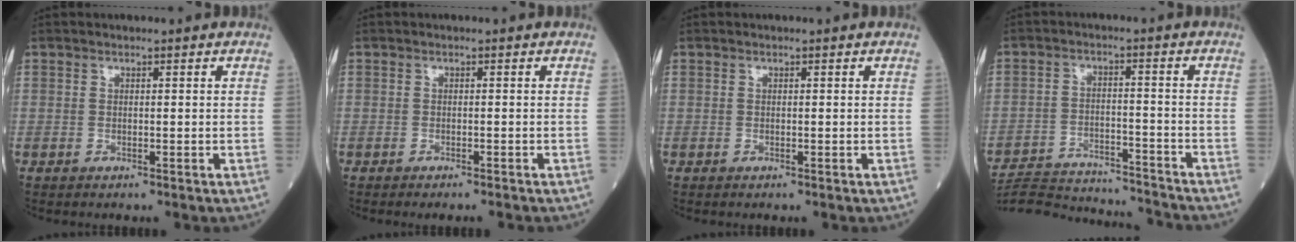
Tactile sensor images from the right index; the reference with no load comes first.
{"total": 2.4, "force": [-2.2, 0.0, 1.0], "torque": [-0.012, -0.002, -0.029]}
{"total": 0.0}
{"total": 16.5, "force": [-16.2, 1.4, 3.2], "torque": [-0.064, 0.003, -0.237]}